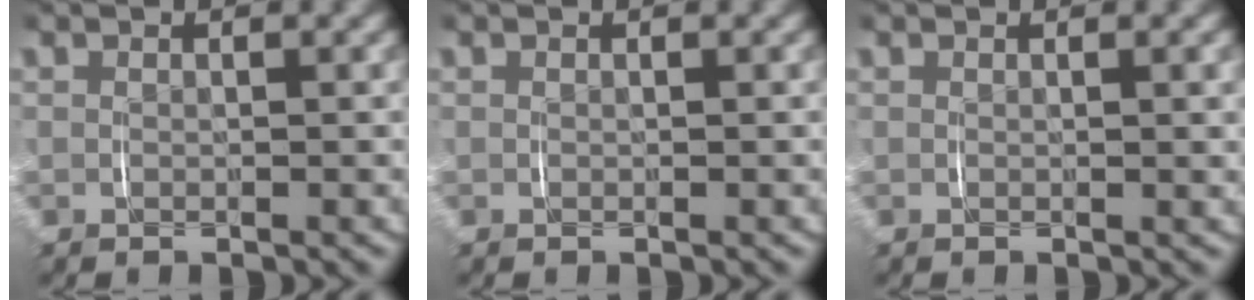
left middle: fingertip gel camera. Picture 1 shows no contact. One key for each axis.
{"total": 0.0}
{"total": 0.9, "fx": 0.4, "fy": -0.3, "fz": 0.7, "tx": -0.010, "ty": 0.000, "tz": 0.006}